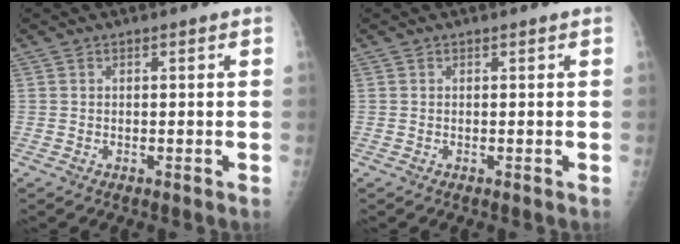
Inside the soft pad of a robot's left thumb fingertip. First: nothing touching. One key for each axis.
{"total": 0.0}